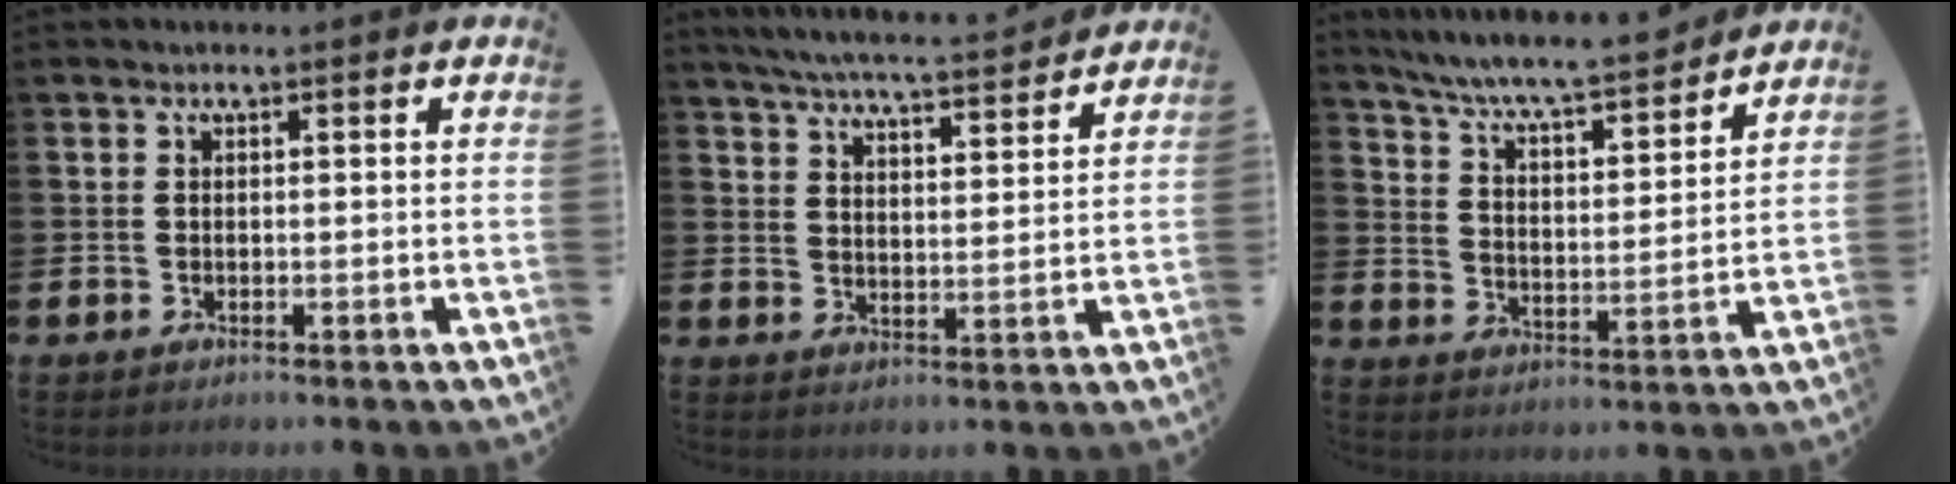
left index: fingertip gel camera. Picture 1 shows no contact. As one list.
[{"total": 6.1, "force": [5.9, 0.1, 1.6], "torque": [-0.047, -0.044, 0.102]}, {"total": 7.7, "force": [7.2, 0.6, 2.5], "torque": [-0.083, -0.054, 0.125]}]